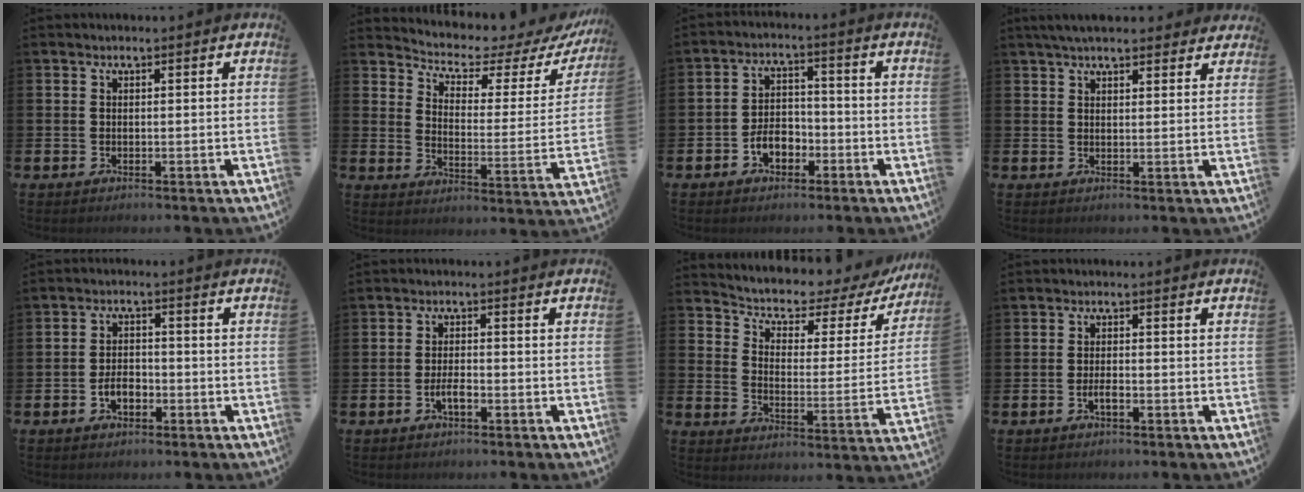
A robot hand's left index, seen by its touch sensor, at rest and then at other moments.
{"total": 4.3, "force": [4.0, 1.3, 1.0], "torque": [-0.041, -0.043, 0.057]}
{"total": 4.0, "force": [-2.1, 2.7, 2.1], "torque": [-0.039, 0.008, -0.043]}
{"total": 4.2, "force": [3.8, 1.0, 1.4], "torque": [-0.031, -0.008, 0.069]}
{"total": 3.1, "force": [-1.3, 1.9, 2.1], "torque": [-0.029, 0.001, -0.027]}
{"total": 2.3, "force": [-1.0, 0.8, 2.0], "torque": [-0.035, 0.003, -0.019]}
{"total": 5.1, "force": [4.6, 1.8, 1.5], "torque": [-0.060, -0.037, 0.070]}
{"total": 1.7, "force": [-0.7, 0.6, 1.4], "torque": [-0.025, 0.001, -0.015]}